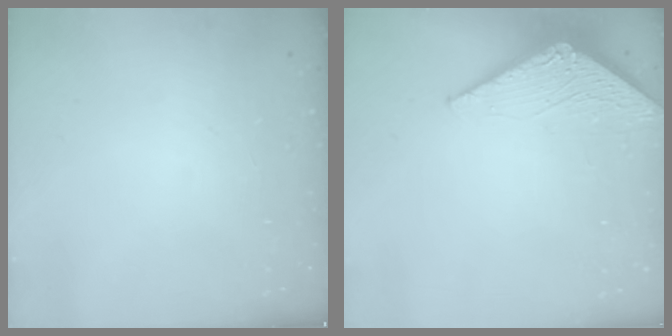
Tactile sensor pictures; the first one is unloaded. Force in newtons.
{"total": 3.1, "press": 3.1, "slide": 0.2}